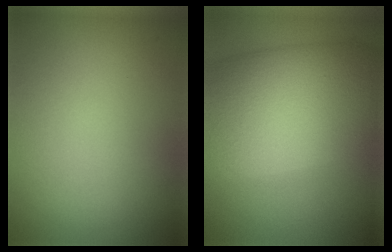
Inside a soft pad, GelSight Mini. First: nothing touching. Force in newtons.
{"total": 13.7, "press": 13.7, "slide": 0.5}